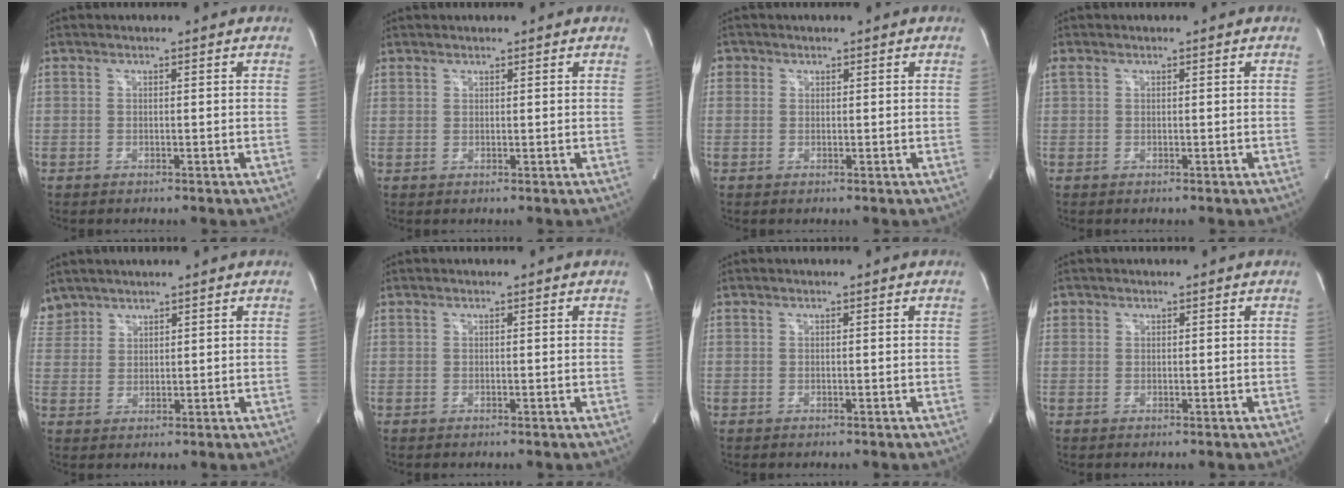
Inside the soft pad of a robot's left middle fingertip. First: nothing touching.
{"total": 1.0, "force": [0.8, 0.7, -0.1], "torque": [0.008, 0.004, 0.010]}
{"total": 1.3, "force": [0.5, 1.2, 0.1], "torque": [0.008, 0.004, 0.004]}
{"total": 0.9, "force": [0.5, 0.5, 0.5], "torque": [-0.024, 0.022, 0.014]}
{"total": 4.6, "force": [4.0, 2.2, 0.0], "torque": [-0.002, 0.015, 0.089]}
{"total": 0.0}
{"total": 0.0}
{"total": 0.7, "force": [0.3, 0.6, 0.1], "torque": [0.006, 0.005, 0.005]}